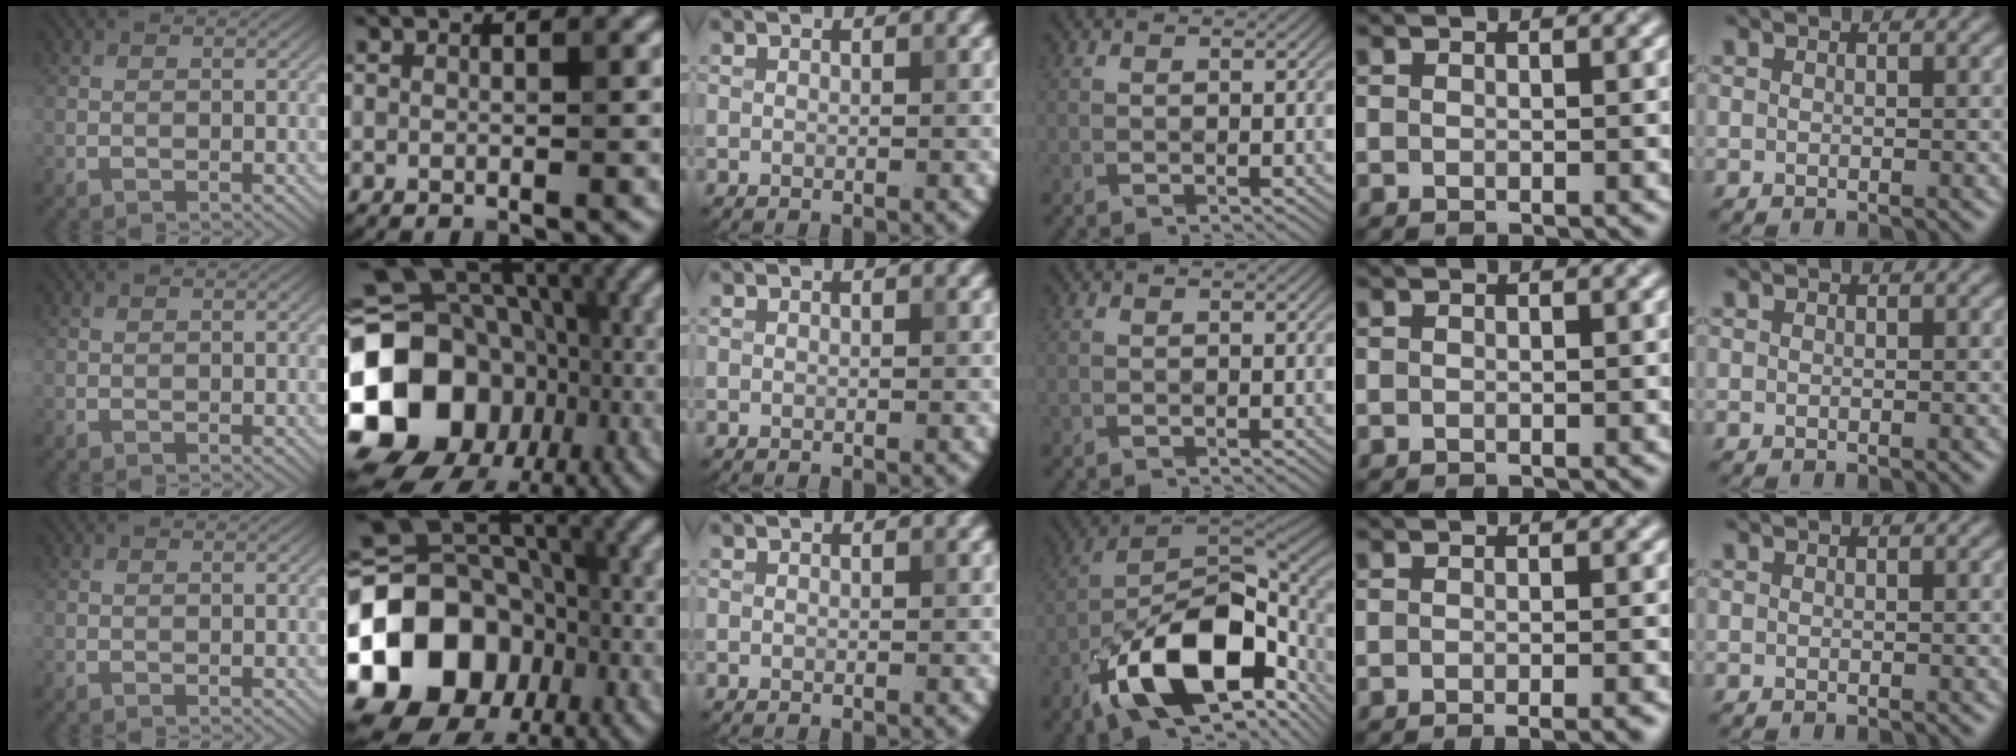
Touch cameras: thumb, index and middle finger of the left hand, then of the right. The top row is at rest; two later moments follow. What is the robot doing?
{"motion": "fold", "object": "aluminum foil"}